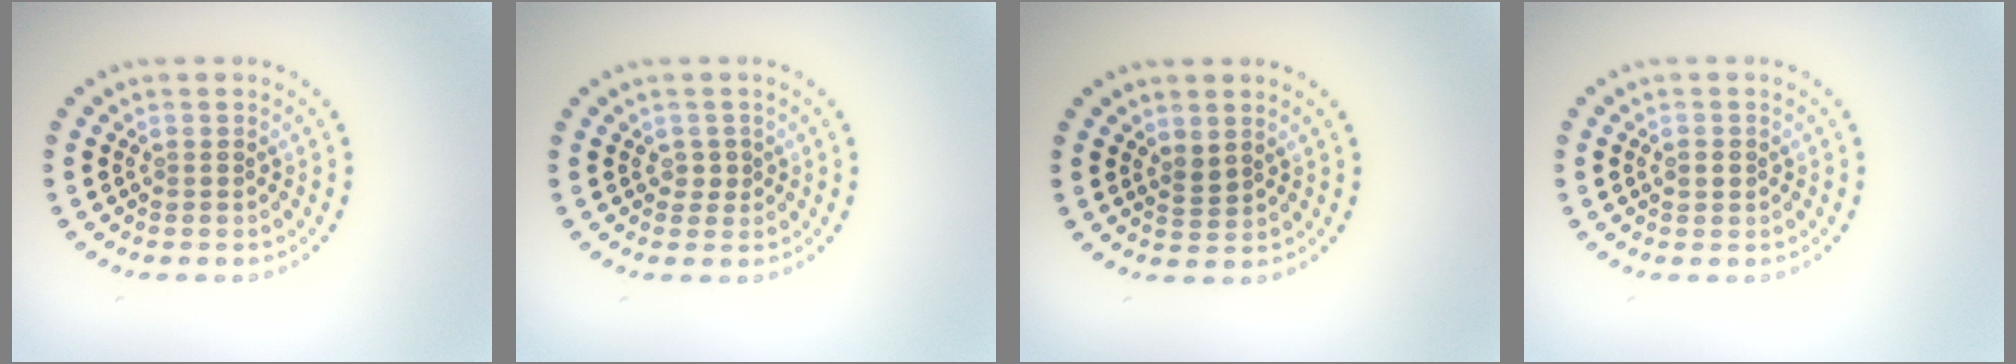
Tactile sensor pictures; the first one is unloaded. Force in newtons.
{"total": 1.0, "press": 0.9, "slide": 0.4}
{"total": 1.2, "press": 1.0, "slide": 0.7}
{"total": 1.0, "press": 1.0, "slide": 0.2}